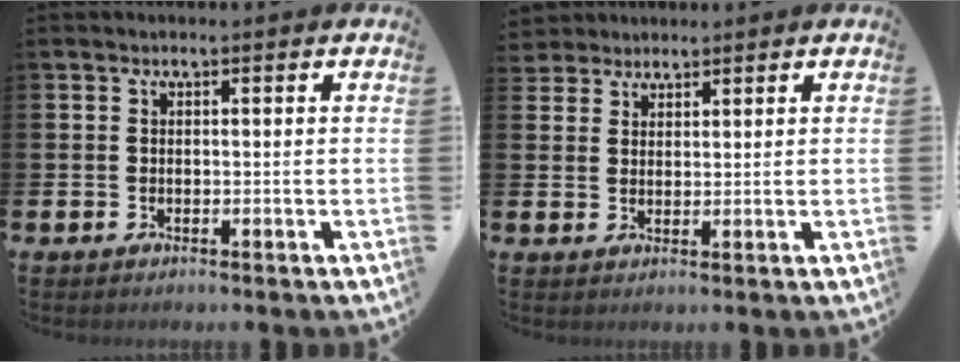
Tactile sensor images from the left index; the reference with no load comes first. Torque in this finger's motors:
{"motor_torque": [-0.47, -0.59, -0.22, -0.21]}